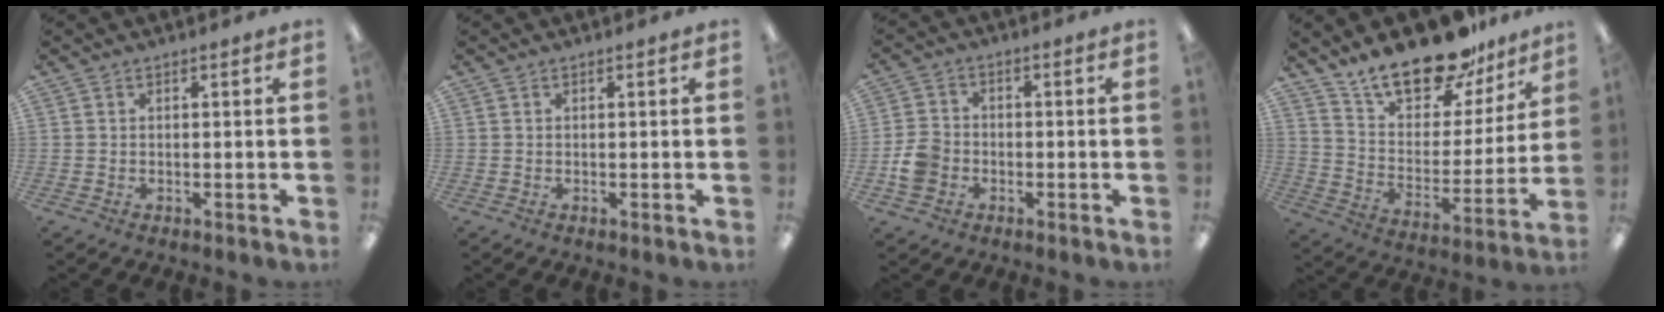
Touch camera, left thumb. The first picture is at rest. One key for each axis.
{"total": 0.0}
{"total": 5.9, "fx": -1.9, "fy": 4.8, "fz": 2.8, "tx": -0.050, "ty": 0.010, "tz": -0.035}
{"total": 19.8, "fx": 16.2, "fy": 8.2, "fz": 7.9, "tx": -0.133, "ty": -0.115, "tz": 0.286}